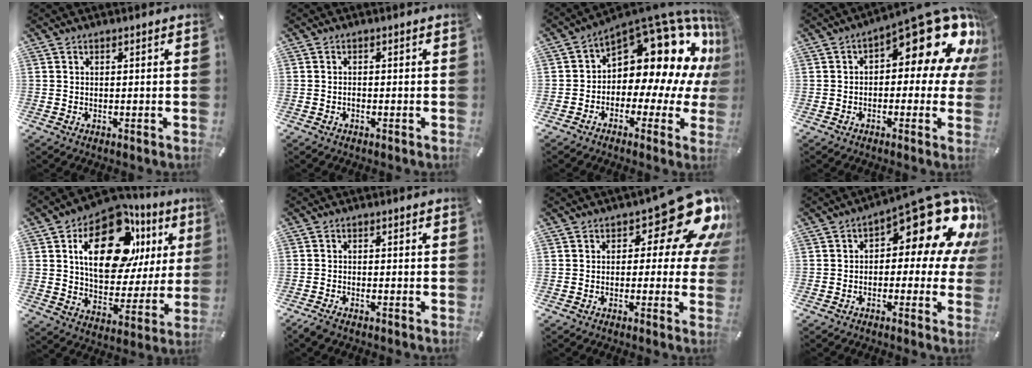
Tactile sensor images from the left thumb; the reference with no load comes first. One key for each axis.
{"total": 0.9, "fx": -0.5, "fy": 0.4, "fz": 0.5, "tx": -0.011, "ty": 0.000, "tz": -0.011}
{"total": 18.4, "fx": 8.2, "fy": 10.3, "fz": 12.8, "tx": -0.172, "ty": -0.076, "tz": 0.137}
{"total": 17.0, "fx": 8.9, "fy": 6.9, "fz": 12.8, "tx": -0.165, "ty": -0.073, "tz": 0.143}
{"total": 20.0, "fx": 9.2, "fy": 11.6, "fz": 13.4, "tx": -0.209, "ty": -0.033, "tz": 0.158}
{"total": 1.5, "fx": -1.2, "fy": 0.3, "fz": 0.8, "tx": -0.012, "ty": 0.001, "tz": -0.022}
{"total": 16.9, "fx": 7.8, "fy": 7.8, "fz": 12.8, "tx": -0.150, "ty": -0.059, "tz": 0.128}
{"total": 18.9, "fx": 9.6, "fy": 8.1, "fz": 14.1, "tx": -0.184, "ty": -0.073, "tz": 0.156}